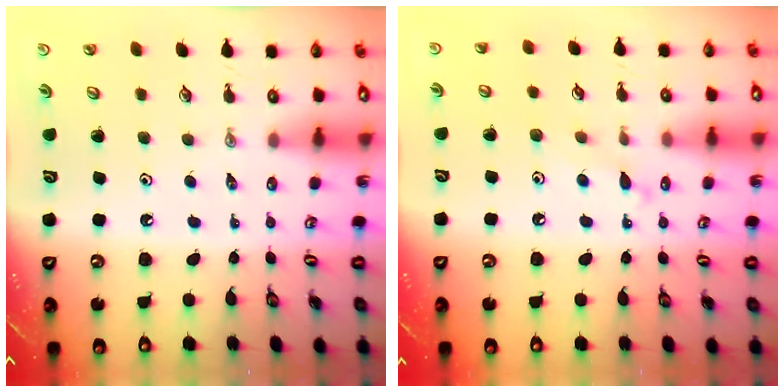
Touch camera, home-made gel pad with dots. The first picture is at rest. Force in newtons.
{"total": 7.2, "press": 7.2, "slide": 0.5}